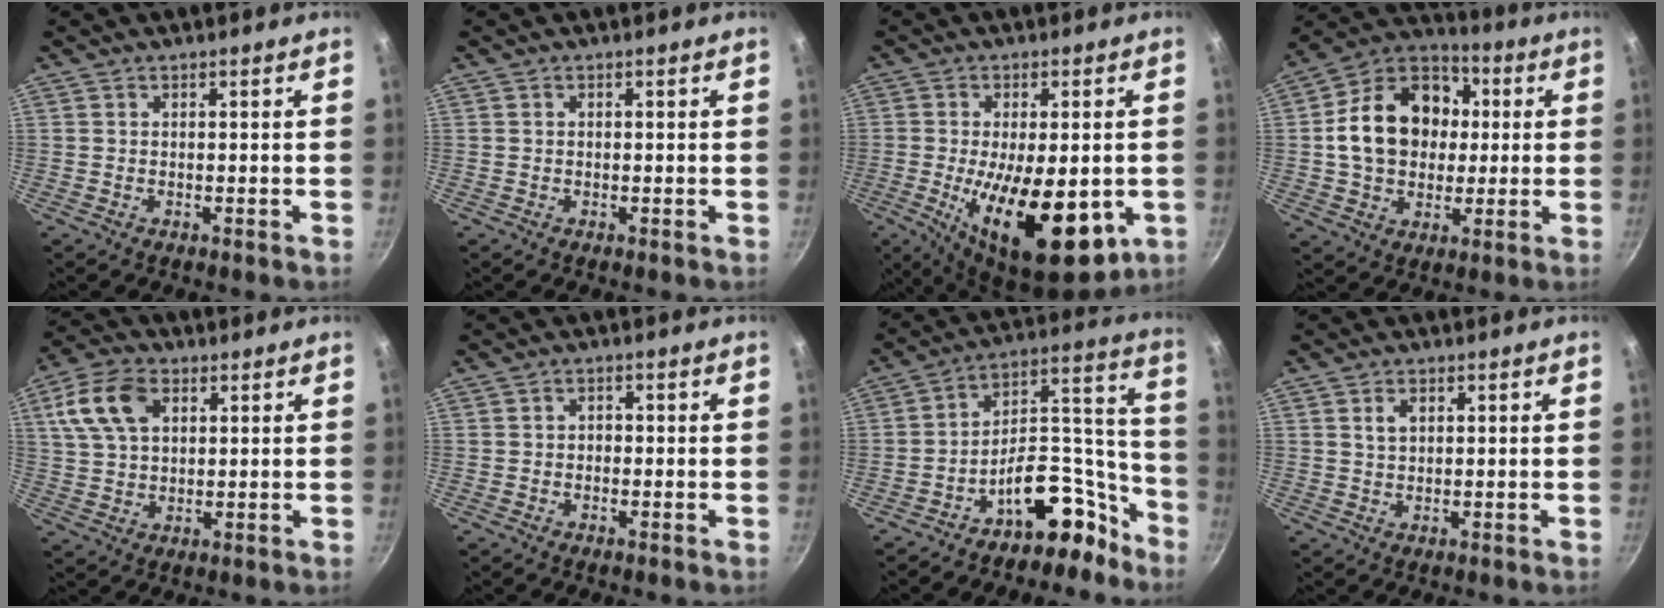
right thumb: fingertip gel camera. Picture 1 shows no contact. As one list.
[{"total": 0.0}, {"total": 19.0, "force": [-4.2, 8.2, 16.6], "torque": [-0.252, -0.011, -0.054]}, {"total": 18.7, "force": [1.7, 14.5, 11.6], "torque": [-0.169, 0.031, 0.020]}, {"total": 11.3, "force": [4.0, 7.3, 7.7], "torque": [-0.139, 0.008, 0.069]}, {"total": 1.5, "force": [-0.5, 1.2, 0.7], "torque": [-0.010, 0.006, -0.010]}, {"total": 15.2, "force": [-10.6, 7.9, 7.4], "torque": [-0.032, 0.147, -0.166]}, {"total": 2.7, "force": [1.0, 1.7, 1.8], "torque": [-0.024, 0.001, 0.019]}]